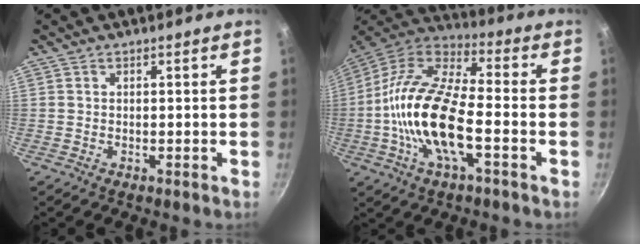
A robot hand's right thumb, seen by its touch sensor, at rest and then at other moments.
{"total": 19.1, "force": [-3.9, 7.7, 17.0], "torque": [-0.326, 0.037, -0.094]}